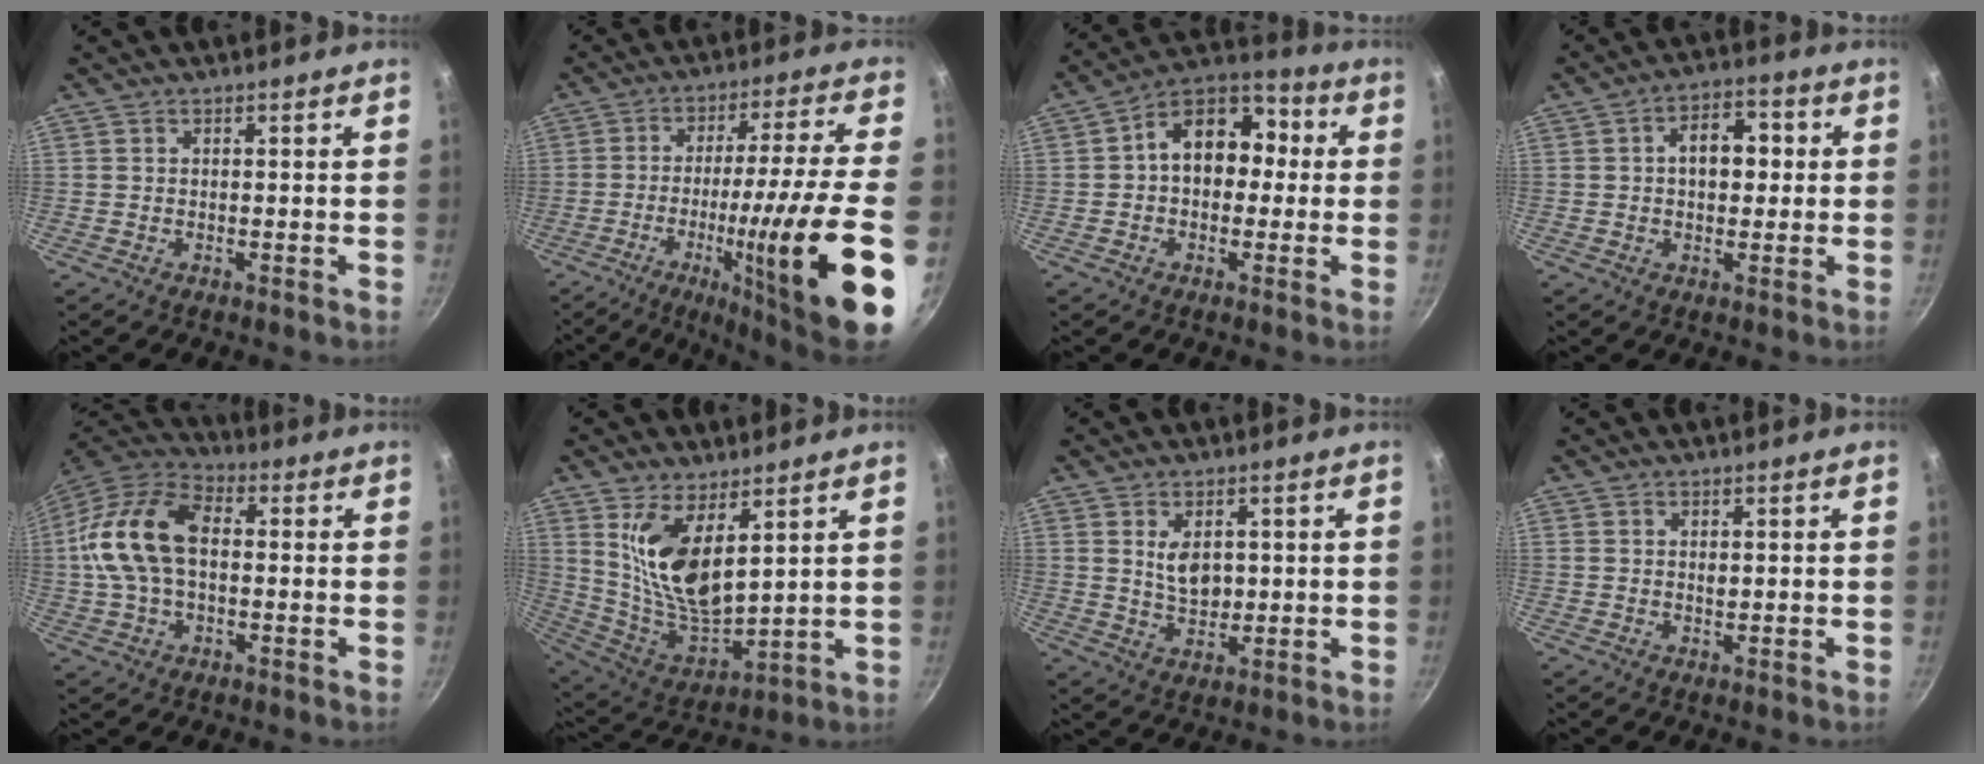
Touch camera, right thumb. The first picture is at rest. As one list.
[{"total": 23.8, "force": [-7.7, 2.3, 22.5], "torque": [-0.319, 0.021, -0.111]}, {"total": 13.3, "force": [1.1, 9.8, 8.9], "torque": [-0.081, 0.042, -0.005]}, {"total": 8.1, "force": [0.9, 5.4, 6.0], "torque": [-0.053, 0.019, 0.004]}, {"total": 16.9, "force": [0.8, 10.6, 13.1], "torque": [-0.243, 0.034, 0.001]}, {"total": 14.6, "force": [5.9, 6.6, 11.6], "torque": [-0.204, -0.061, 0.130]}, {"total": 5.6, "force": [1.3, 3.6, 4.1], "torque": [-0.058, -0.017, 0.028]}, {"total": 0.7, "force": [0.3, 0.4, 0.5], "torque": [-0.007, 0.001, 0.005]}]